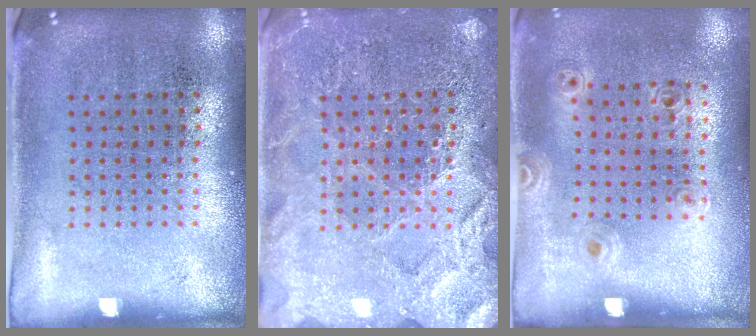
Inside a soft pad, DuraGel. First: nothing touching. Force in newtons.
{"total": 3.4, "press": 3.4, "slide": 0.6}
{"total": 1.1, "press": 0.9, "slide": 0.6}